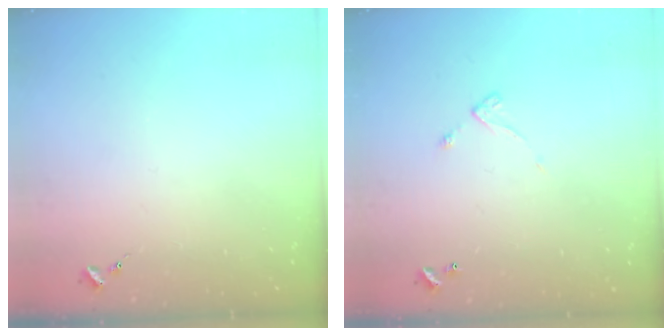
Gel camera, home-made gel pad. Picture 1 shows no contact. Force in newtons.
{"total": 5.7, "press": 5.7, "slide": 0.5}